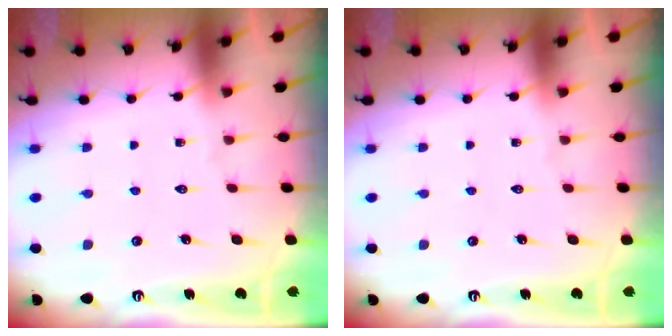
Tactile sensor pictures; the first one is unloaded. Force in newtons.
{"total": 0.0}